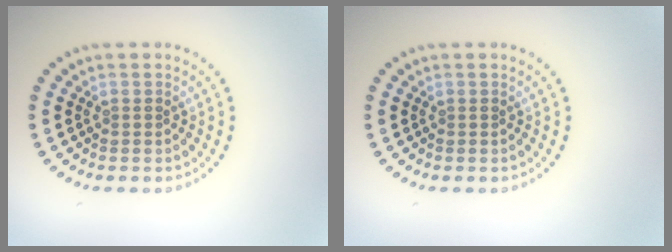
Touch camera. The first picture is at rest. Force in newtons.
{"total": 0.0}